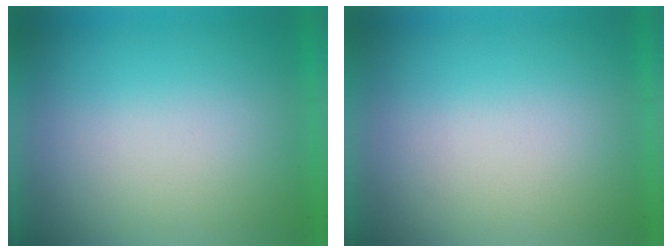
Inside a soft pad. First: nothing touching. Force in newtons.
{"total": 0.0}